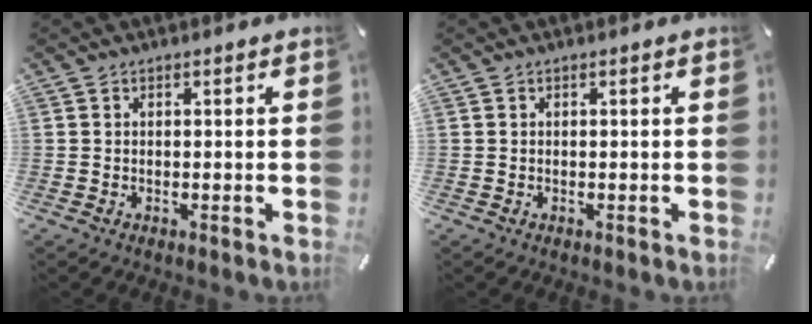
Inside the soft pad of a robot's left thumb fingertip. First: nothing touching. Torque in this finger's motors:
{"motor_torque": [0.00, 0.00, 0.00, 0.00, 0.00]}